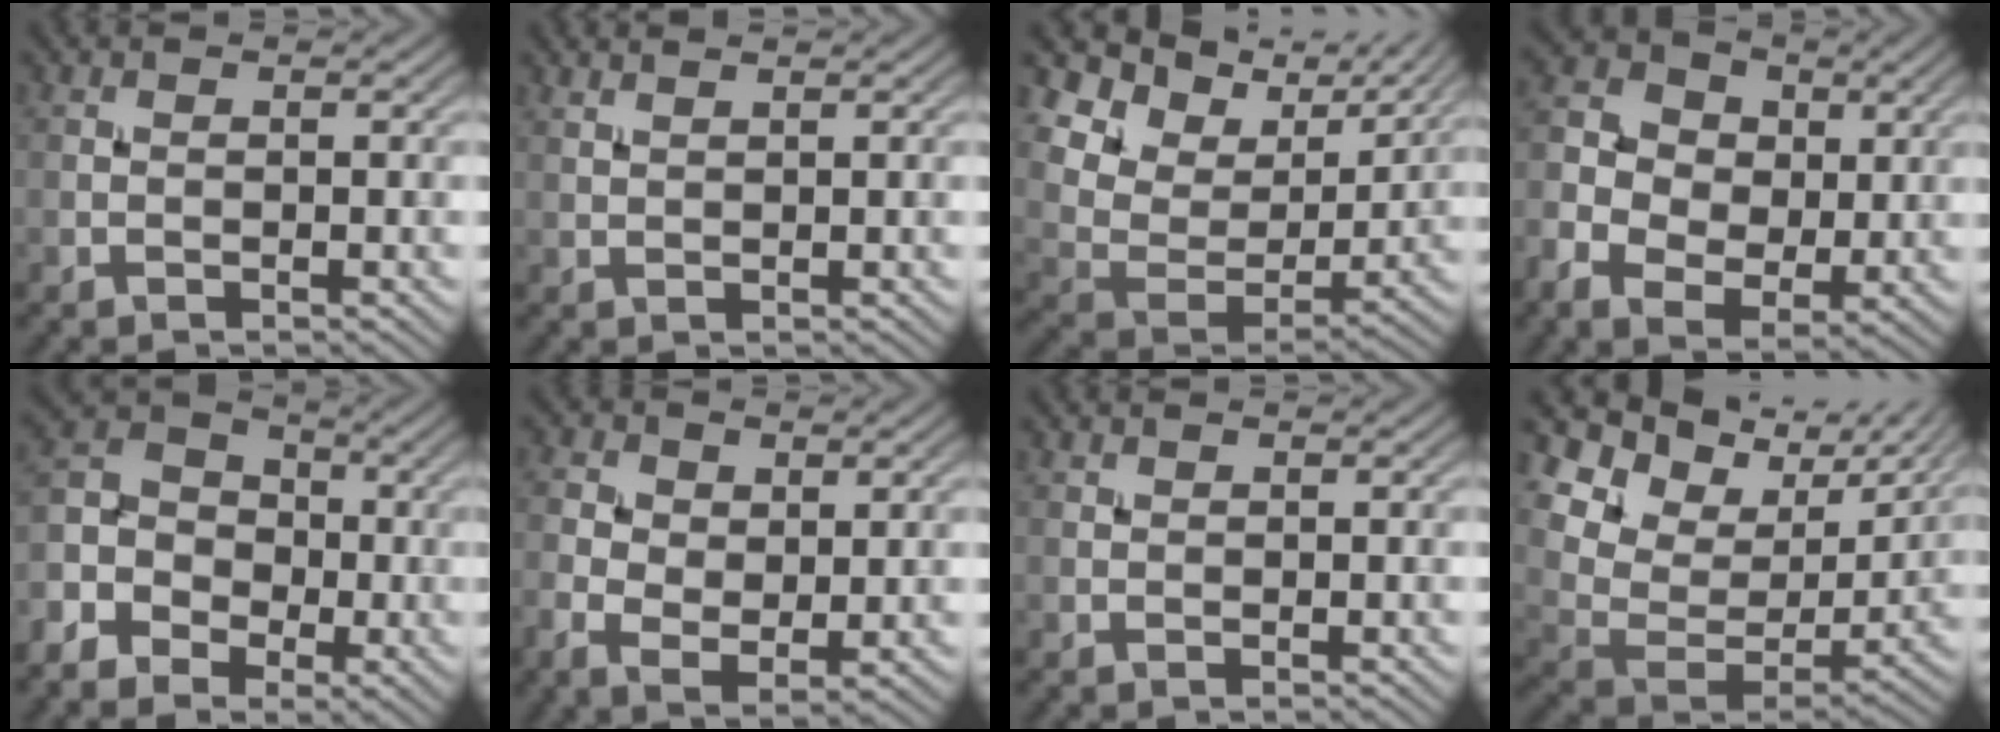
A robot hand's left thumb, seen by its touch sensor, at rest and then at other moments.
{"total": 1.5, "force": [1.3, 0.2, 0.7], "torque": [-0.015, 0.003, 0.021]}
{"total": 13.0, "force": [8.6, 7.1, 6.8], "torque": [-0.189, 0.009, 0.144]}
{"total": 8.8, "force": [-0.1, 6.9, 5.6], "torque": [-0.134, 0.003, -0.008]}
{"total": 8.2, "force": [-3.8, 6.2, 3.9], "torque": [-0.095, -0.018, -0.084]}
{"total": 5.7, "force": [0.4, 3.7, 4.3], "torque": [-0.100, -0.005, 0.009]}
{"total": 0.6, "force": [0.5, 0.3, 0.1], "torque": [-0.003, 0.000, 0.013]}
{"total": 15.4, "force": [9.6, 8.8, 8.1], "torque": [-0.201, 0.009, 0.179]}